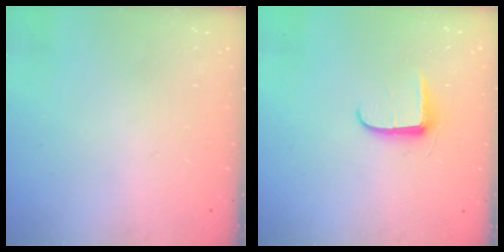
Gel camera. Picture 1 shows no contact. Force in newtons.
{"total": 6.8, "press": 6.7, "slide": 0.9}